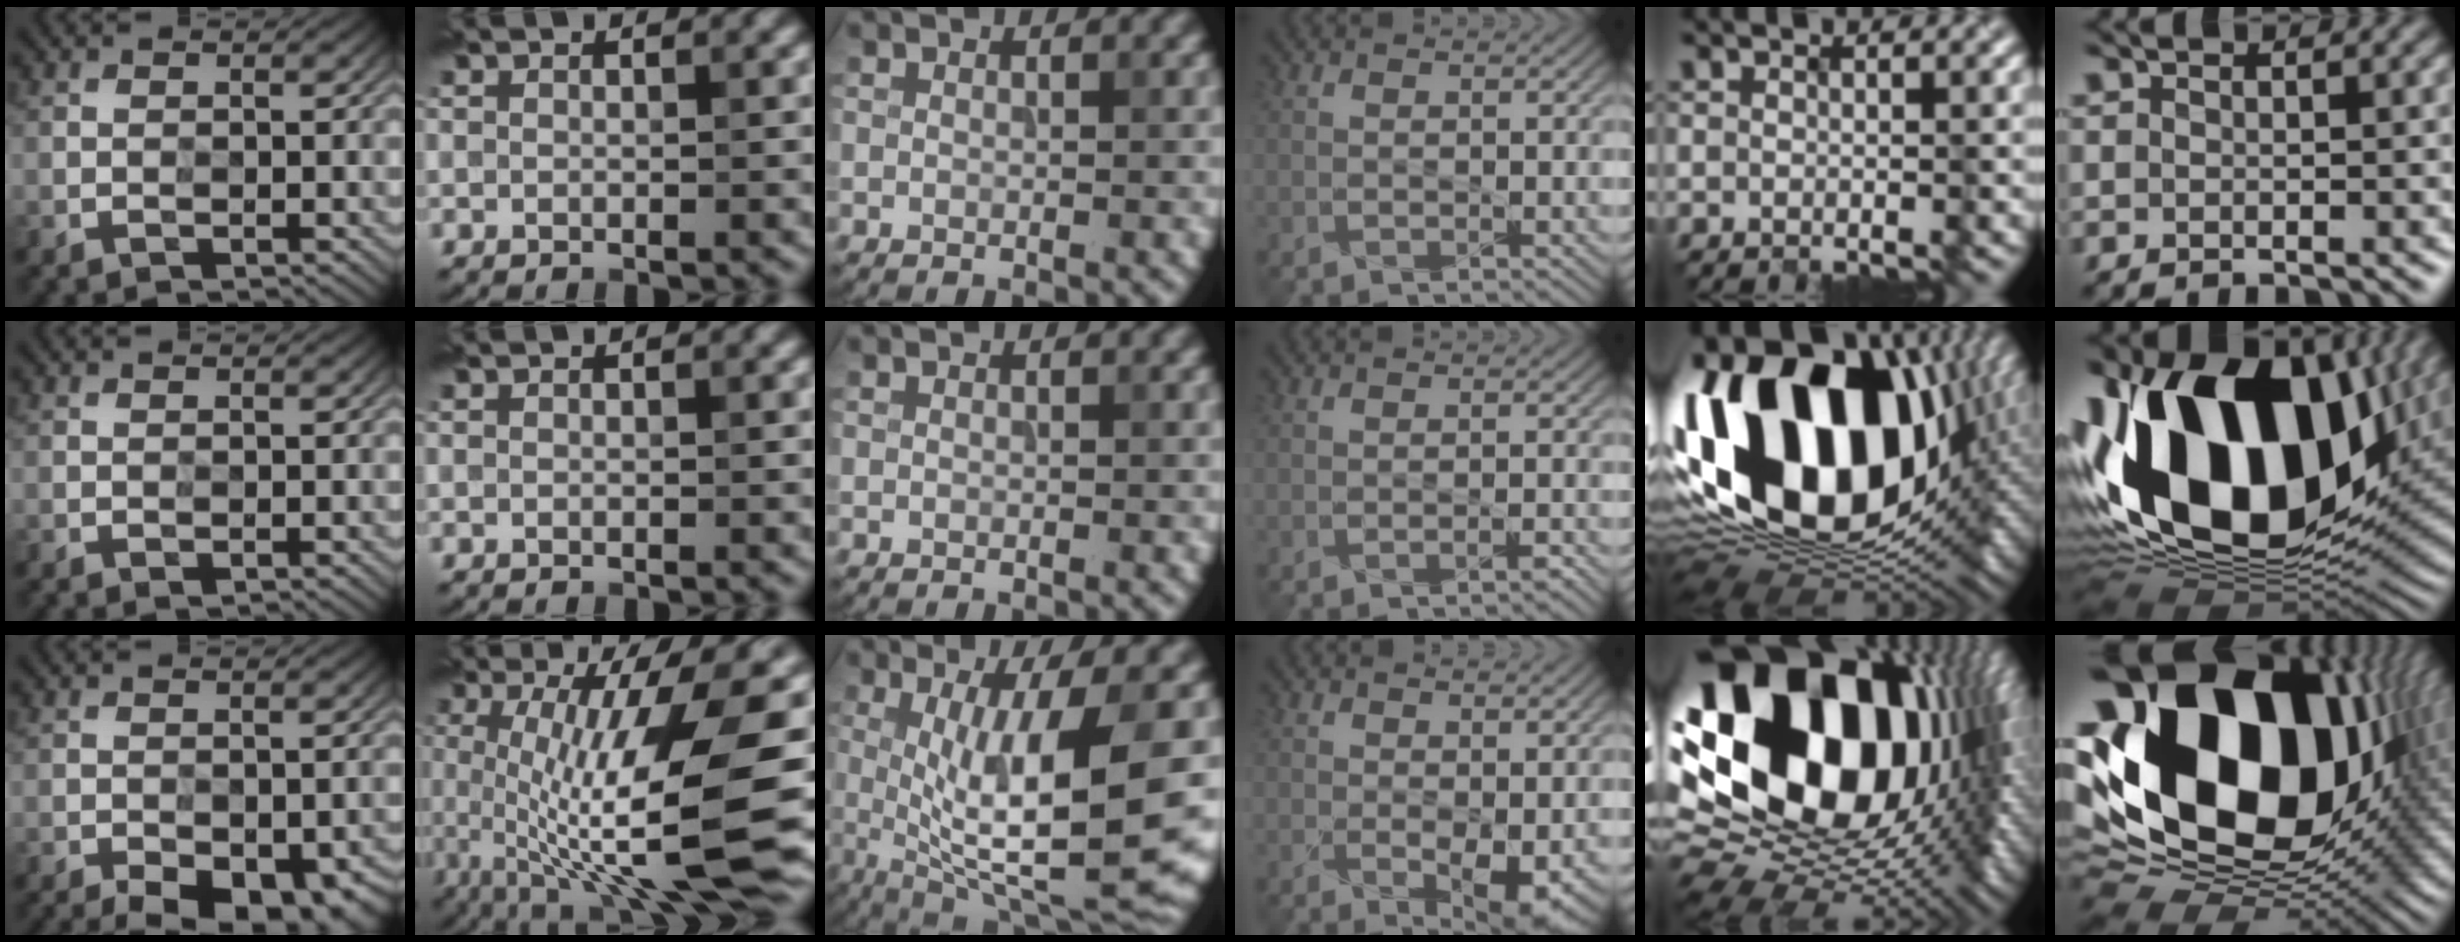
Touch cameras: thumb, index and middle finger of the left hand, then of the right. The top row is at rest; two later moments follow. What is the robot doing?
{"motion": "extract", "object": "power strip"}